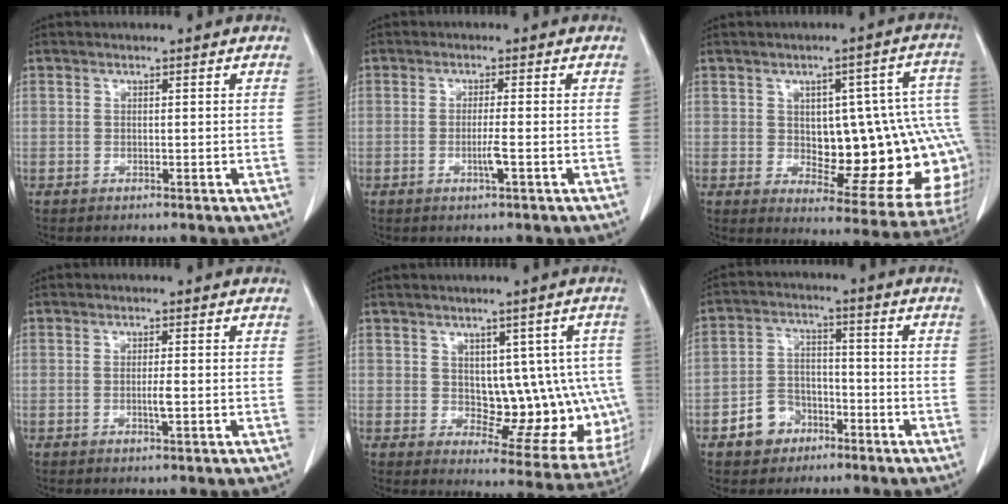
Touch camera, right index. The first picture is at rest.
{"total": 2.5, "force": [-0.8, -0.2, 2.3], "torque": [-0.046, -0.004, -0.015]}
{"total": 19.2, "force": [-0.4, 6.8, 18.0], "torque": [-0.162, 0.036, 0.018]}
{"total": 1.7, "force": [-0.4, 0.0, 1.6], "torque": [-0.032, -0.003, -0.006]}
{"total": 12.3, "force": [0.7, 6.9, 10.2], "torque": [-0.098, 0.012, 0.029]}
{"total": 6.7, "force": [-3.6, 5.2, 2.2], "torque": [-0.044, 0.017, -0.055]}